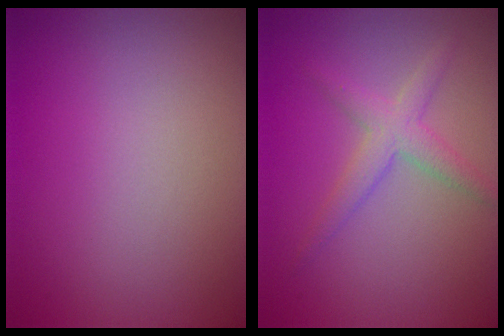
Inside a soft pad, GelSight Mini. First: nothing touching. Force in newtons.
{"total": 2.6, "press": 2.6, "slide": 0.1}